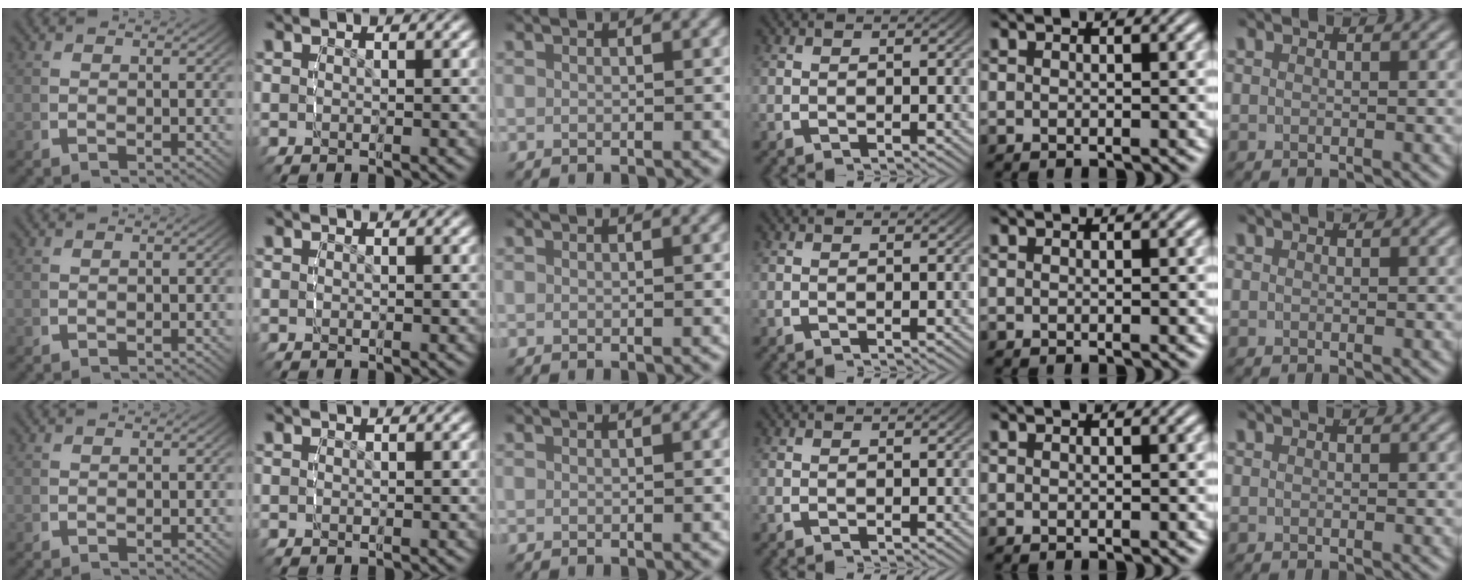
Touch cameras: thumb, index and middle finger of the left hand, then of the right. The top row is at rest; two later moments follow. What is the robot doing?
{"motion": "lift_and_place", "object": "legos"}